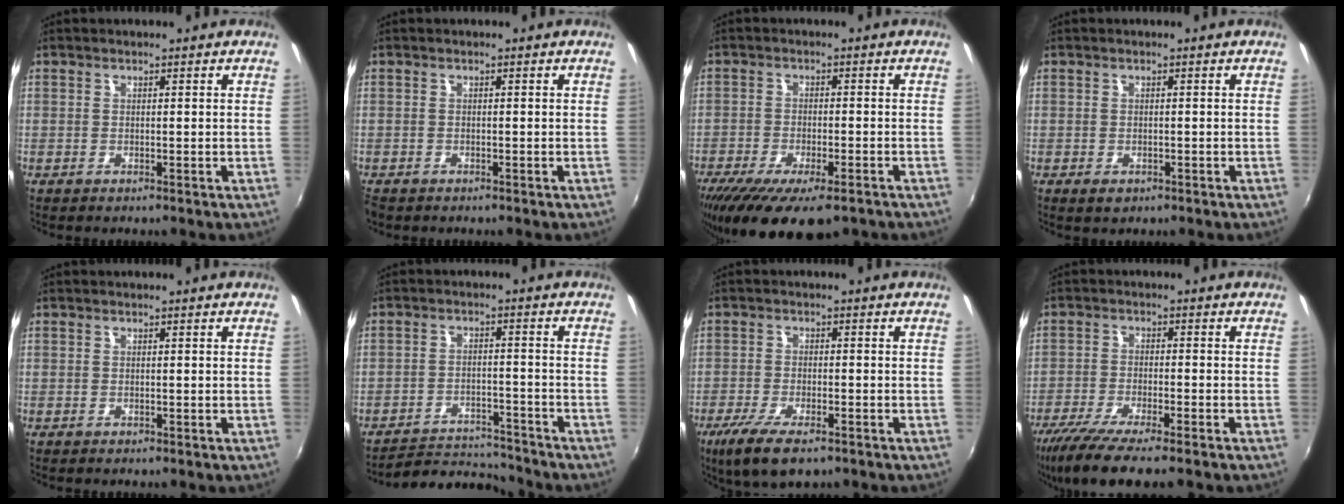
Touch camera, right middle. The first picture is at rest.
{"total": 1.6, "force": [-1.3, 0.9, 0.5], "torque": [-0.014, -0.007, -0.022]}
{"total": 15.1, "force": [-10.7, 4.8, 9.6], "torque": [-0.194, -0.057, -0.166]}
{"total": 1.9, "force": [-0.9, 1.3, 1.0], "torque": [-0.017, -0.004, -0.014]}
{"total": 0.0}
{"total": 8.8, "force": [-8.5, 1.8, 0.7], "torque": [-0.034, 0.016, -0.129]}
{"total": 9.6, "force": [-6.1, 3.2, 6.7], "torque": [-0.152, -0.036, -0.107]}
{"total": 10.7, "force": [-8.3, 1.2, 6.6], "torque": [-0.146, -0.037, -0.145]}